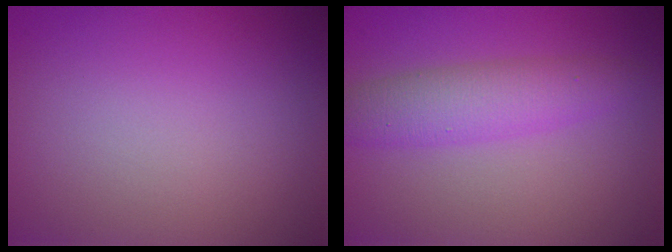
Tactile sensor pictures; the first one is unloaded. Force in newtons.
{"total": 3.7, "press": 3.7, "slide": 0.0}